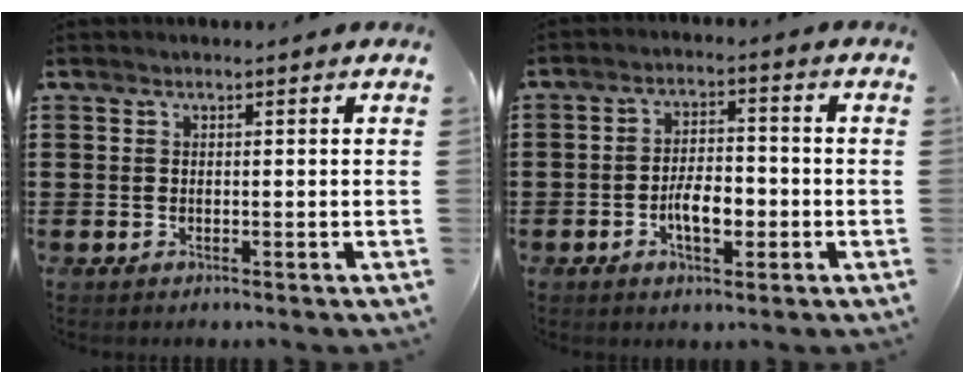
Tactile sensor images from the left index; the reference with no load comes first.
{"total": 5.5, "force": [-1.6, 2.6, 4.6], "torque": [-0.079, 0.002, -0.033]}